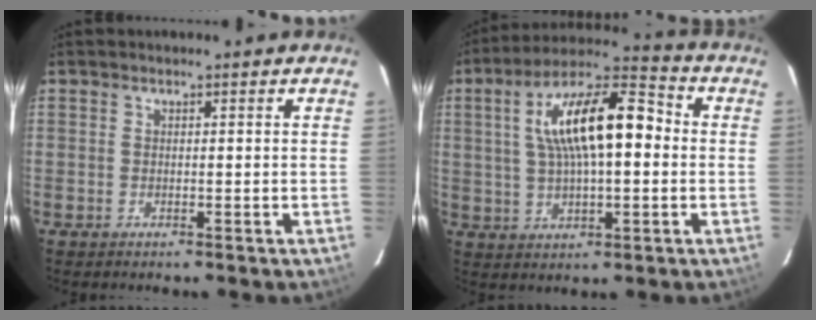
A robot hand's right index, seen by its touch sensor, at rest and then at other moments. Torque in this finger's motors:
{"motor_torque": [0.92, -0.29, 1.05, 0.21]}